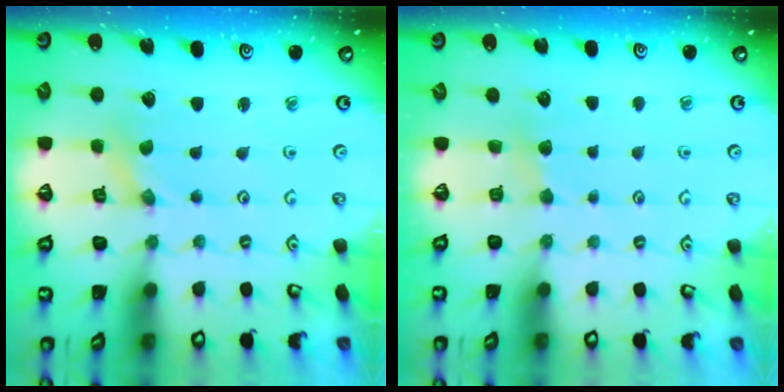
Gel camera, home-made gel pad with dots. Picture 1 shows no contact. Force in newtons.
{"total": 2.9, "press": 2.9, "slide": 0.3}